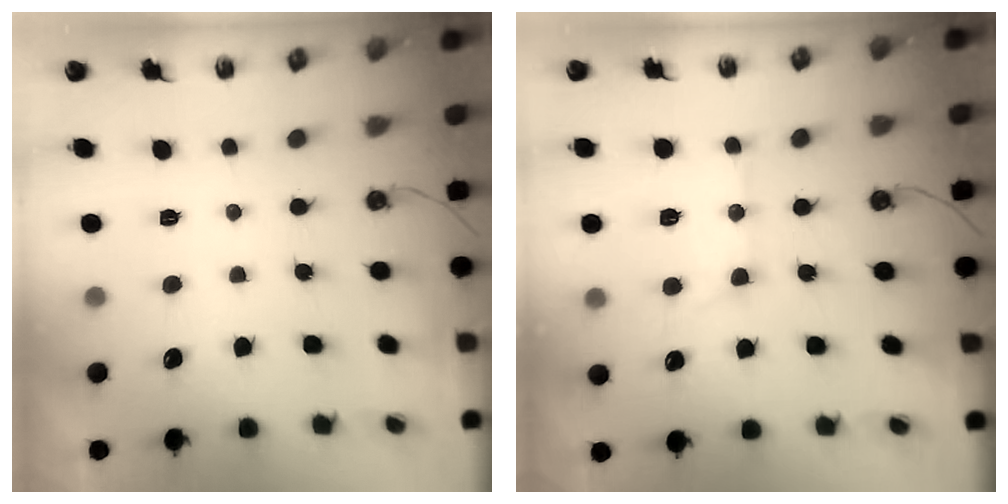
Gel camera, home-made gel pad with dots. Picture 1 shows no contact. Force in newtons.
{"total": 12.8, "press": 12.8, "slide": 1.1}